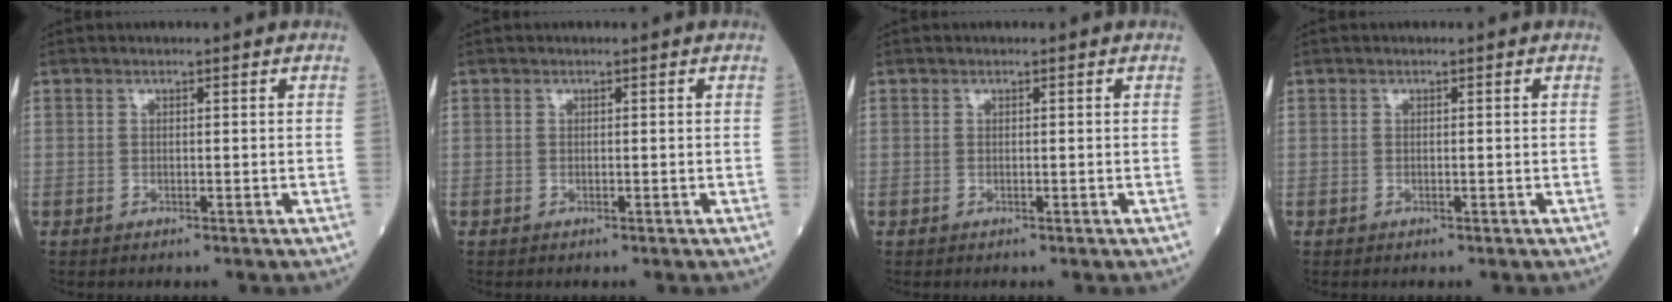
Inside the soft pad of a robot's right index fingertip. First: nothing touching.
{"total": 0.0}
{"total": 0.0}
{"total": 0.0}